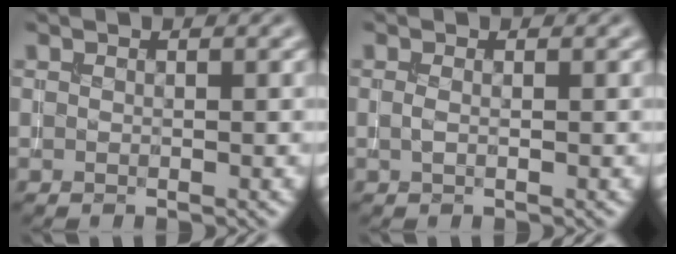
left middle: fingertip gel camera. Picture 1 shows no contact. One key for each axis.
{"total": 0.7, "fx": 0.0, "fy": 0.3, "fz": 0.7, "tx": -0.017, "ty": -0.001, "tz": -0.001}